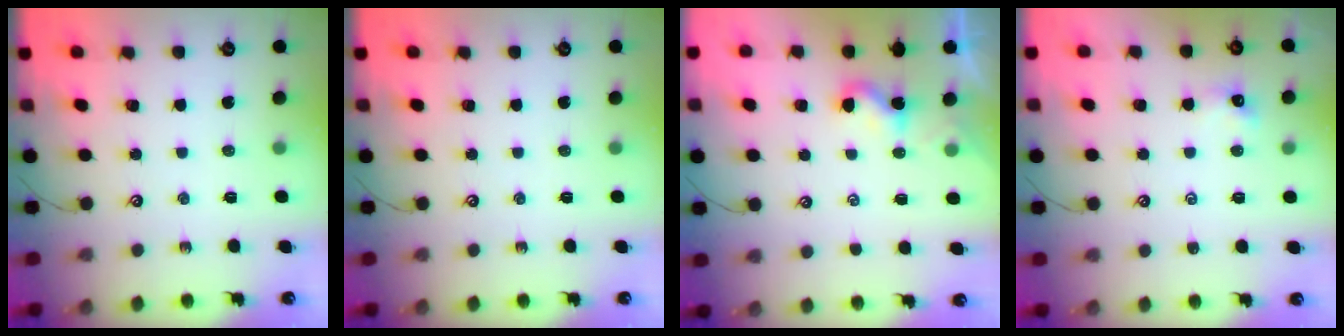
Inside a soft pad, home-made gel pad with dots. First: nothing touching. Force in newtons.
{"total": 0.0}
{"total": 2.3, "press": 2.3, "slide": 0.2}
{"total": 2.5, "press": 2.4, "slide": 0.7}